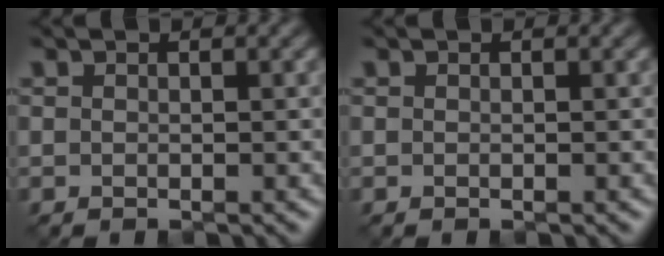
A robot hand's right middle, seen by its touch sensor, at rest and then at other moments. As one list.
[{"total": 0.0}]